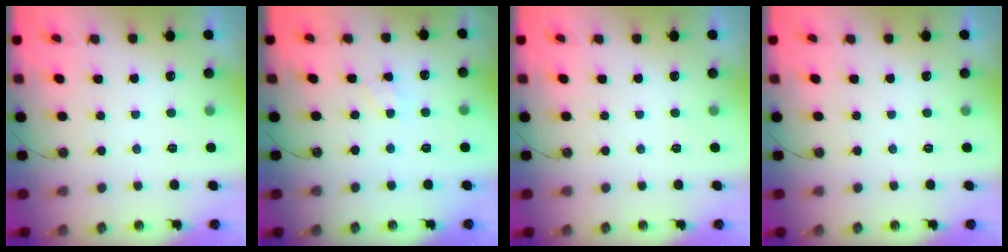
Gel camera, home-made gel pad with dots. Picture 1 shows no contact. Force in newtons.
{"total": 1.3, "press": 1.3, "slide": 0.2}
{"total": 0.0}
{"total": 0.0}